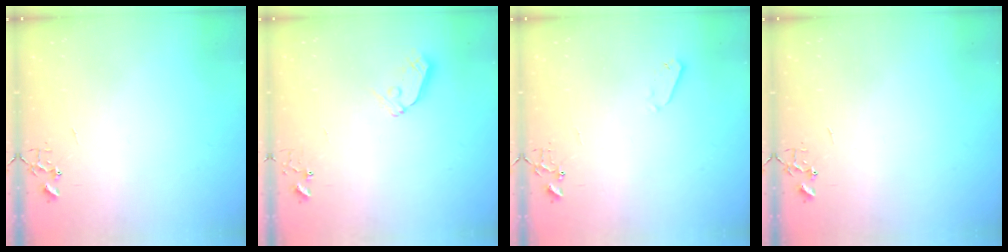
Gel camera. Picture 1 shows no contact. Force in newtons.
{"total": 7.0, "press": 7.0, "slide": 0.6}
{"total": 3.3, "press": 3.2, "slide": 0.7}
{"total": 0.0}